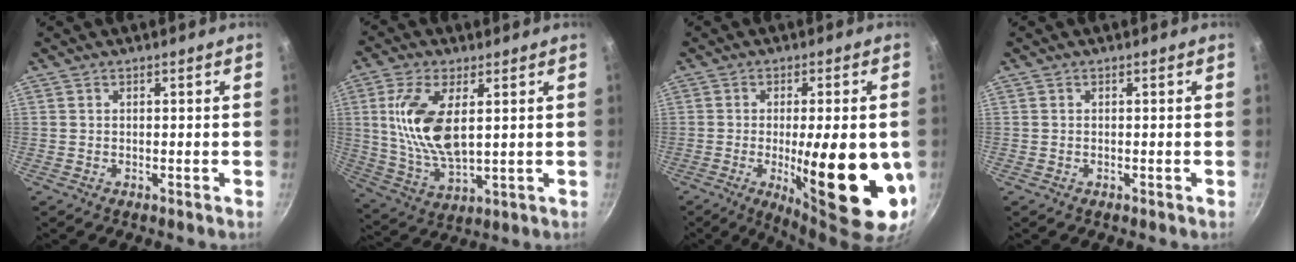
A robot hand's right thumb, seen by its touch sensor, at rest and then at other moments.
{"total": 14.0, "force": [2.7, 6.5, 12.1], "torque": [-0.247, -0.014, 0.064]}
{"total": 22.1, "force": [-4.4, 6.3, 20.8], "torque": [-0.242, -0.024, -0.041]}
{"total": 0.0}